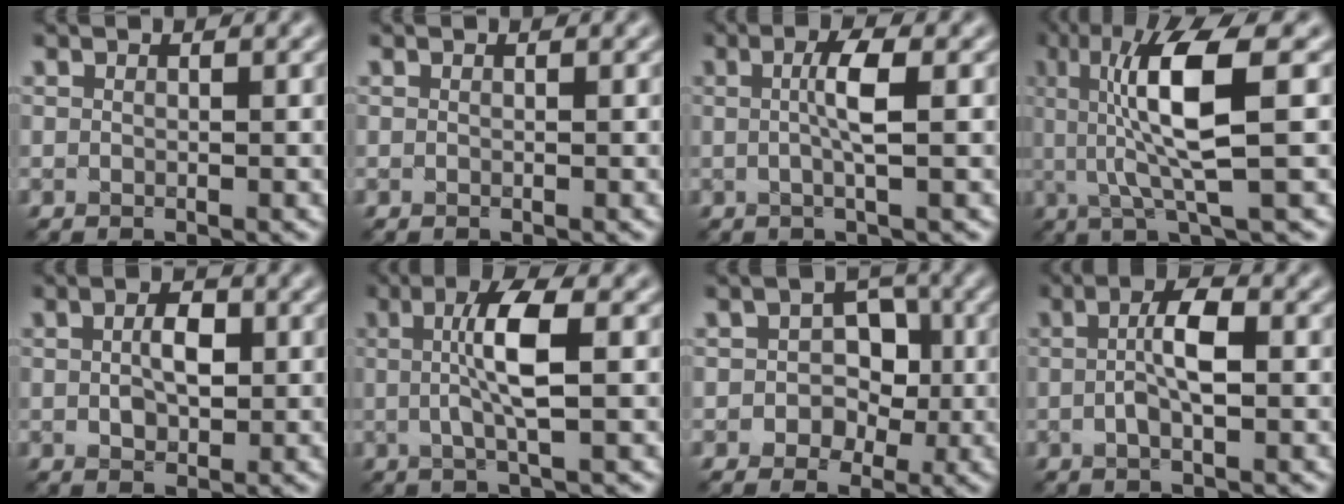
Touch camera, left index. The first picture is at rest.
{"total": 0.0}
{"total": 2.9, "force": [0.1, 0.4, 2.8], "torque": [-0.054, 0.003, 0.000]}
{"total": 7.9, "force": [1.1, 1.6, 7.7], "torque": [-0.135, 0.000, 0.023]}
{"total": 3.0, "force": [0.2, 1.8, 2.4], "torque": [-0.048, 0.002, 0.004]}
{"total": 4.7, "force": [0.4, 0.9, 4.6], "torque": [-0.086, 0.004, 0.005]}
{"total": 3.8, "force": [-0.4, 3.1, 2.1], "torque": [-0.002, -0.001, -0.019]}
{"total": 3.4, "force": [-0.1, 1.0, 3.2], "torque": [-0.062, 0.004, -0.005]}